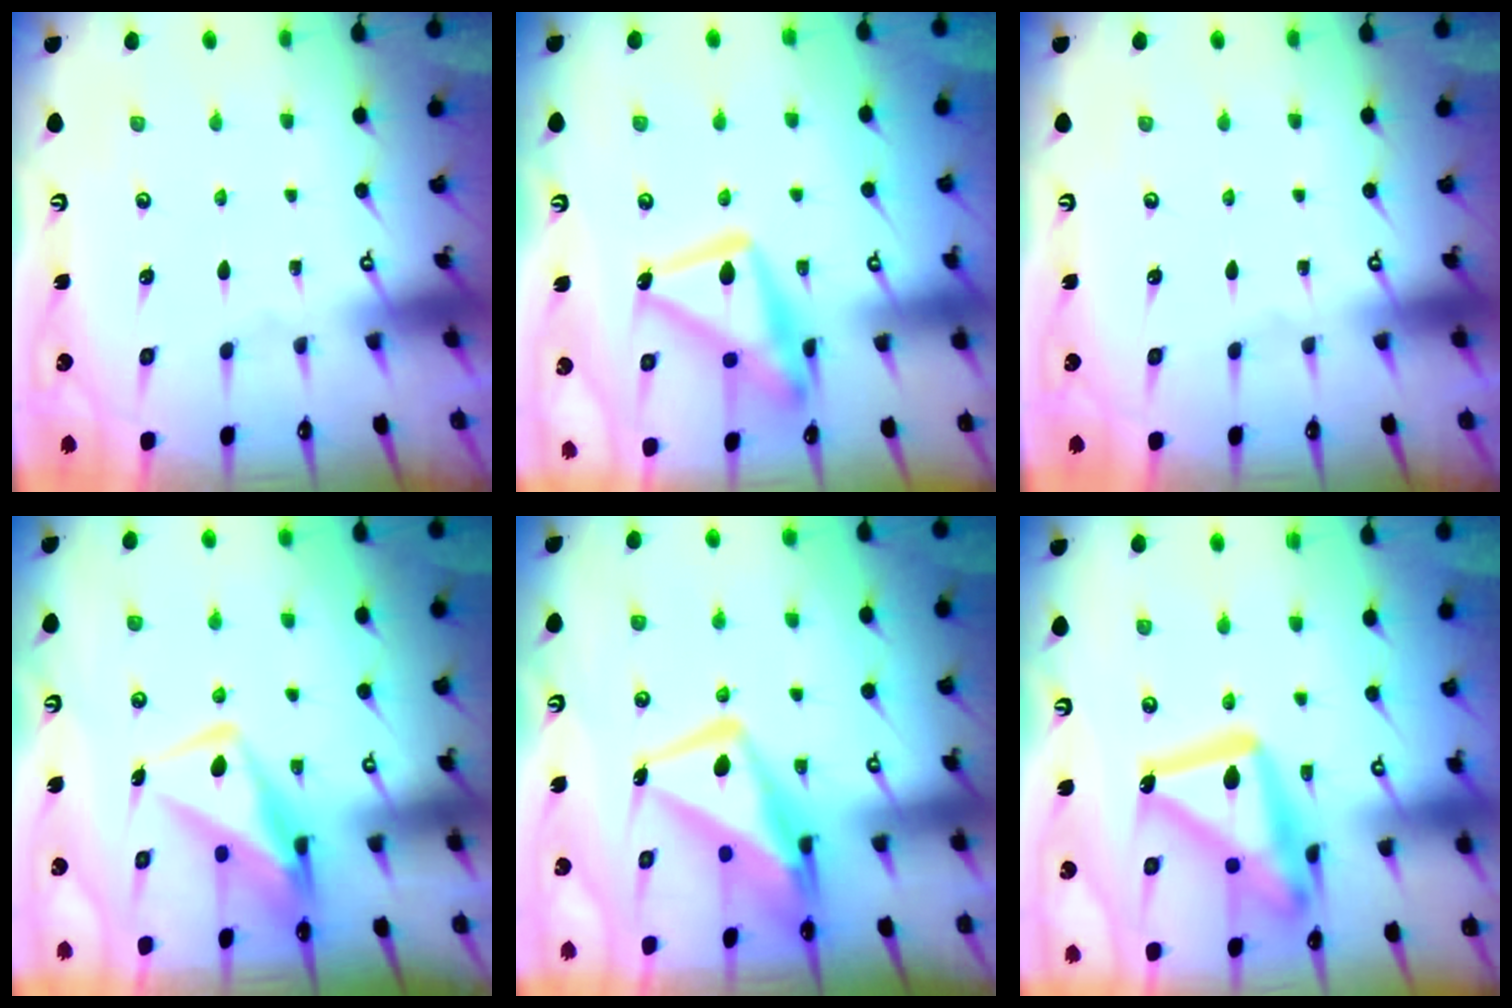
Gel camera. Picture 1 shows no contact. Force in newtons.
{"total": 16.8, "press": 16.8, "slide": 1.2}
{"total": 0.0}
{"total": 10.4, "press": 10.4, "slide": 1.1}
{"total": 11.9, "press": 11.8, "slide": 1.4}
{"total": 19.4, "press": 19.3, "slide": 1.5}